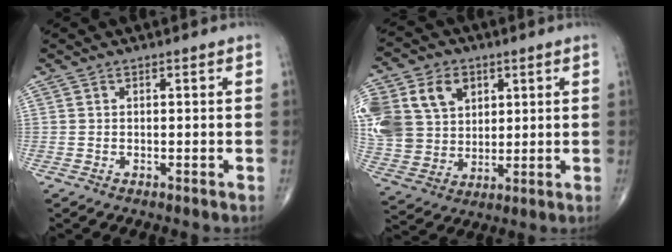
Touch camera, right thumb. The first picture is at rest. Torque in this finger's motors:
{"motor_torque": [0.17, 0.79, 0.66, 0.67, 0.32]}